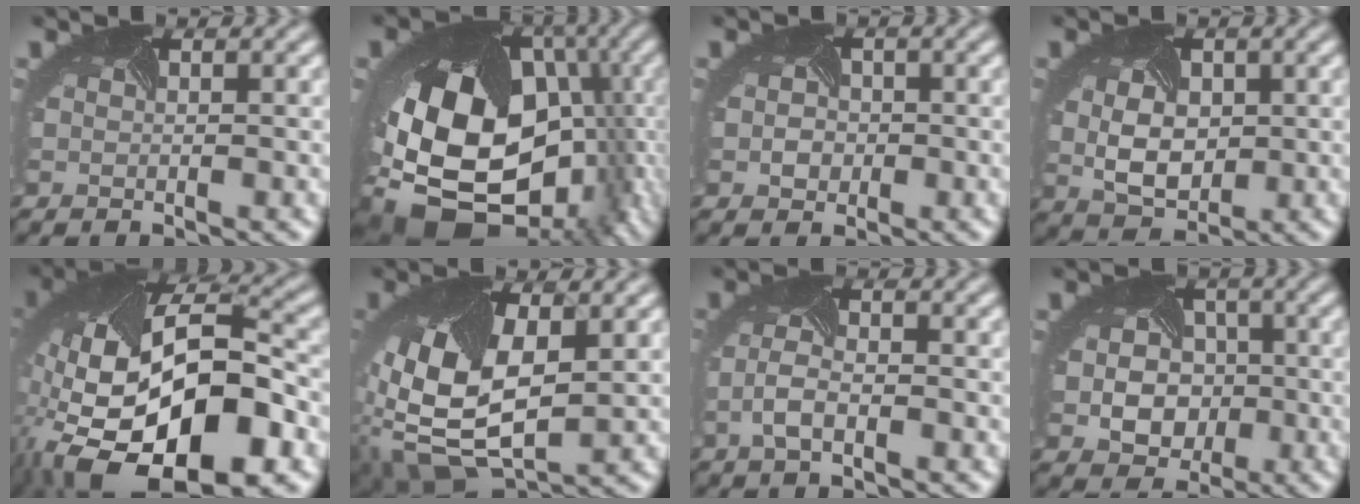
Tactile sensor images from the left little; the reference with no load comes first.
{"total": 17.9, "force": [-4.9, 13.0, 11.3], "torque": [-0.211, -0.036, -0.066]}
{"total": 1.6, "force": [-0.4, 1.5, 0.5], "torque": [-0.007, 0.000, -0.010]}
{"total": 4.3, "force": [0.3, 3.1, 2.9], "torque": [-0.062, -0.006, 0.015]}
{"total": 18.4, "force": [-6.2, 9.3, 14.7], "torque": [-0.297, -0.035, -0.088]}
{"total": 10.4, "force": [-0.4, 5.6, 8.7], "torque": [-0.202, -0.012, -0.009]}
{"total": 2.5, "force": [-1.1, 0.9, 2.0], "torque": [-0.055, -0.001, -0.022]}
{"total": 6.0, "force": [-0.6, 4.9, 3.3], "torque": [-0.050, -0.010, -0.003]}